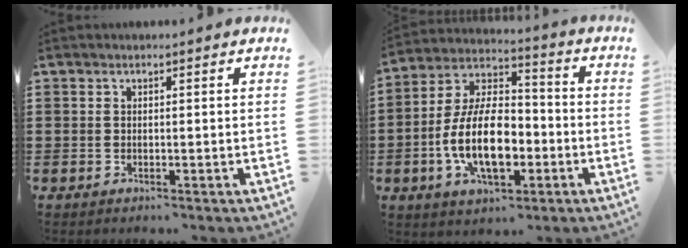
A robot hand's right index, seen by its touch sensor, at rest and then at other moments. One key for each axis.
{"total": 13.5, "fx": -3.7, "fy": 6.7, "fz": 11.1, "tx": -0.236, "ty": -0.003, "tz": -0.072}